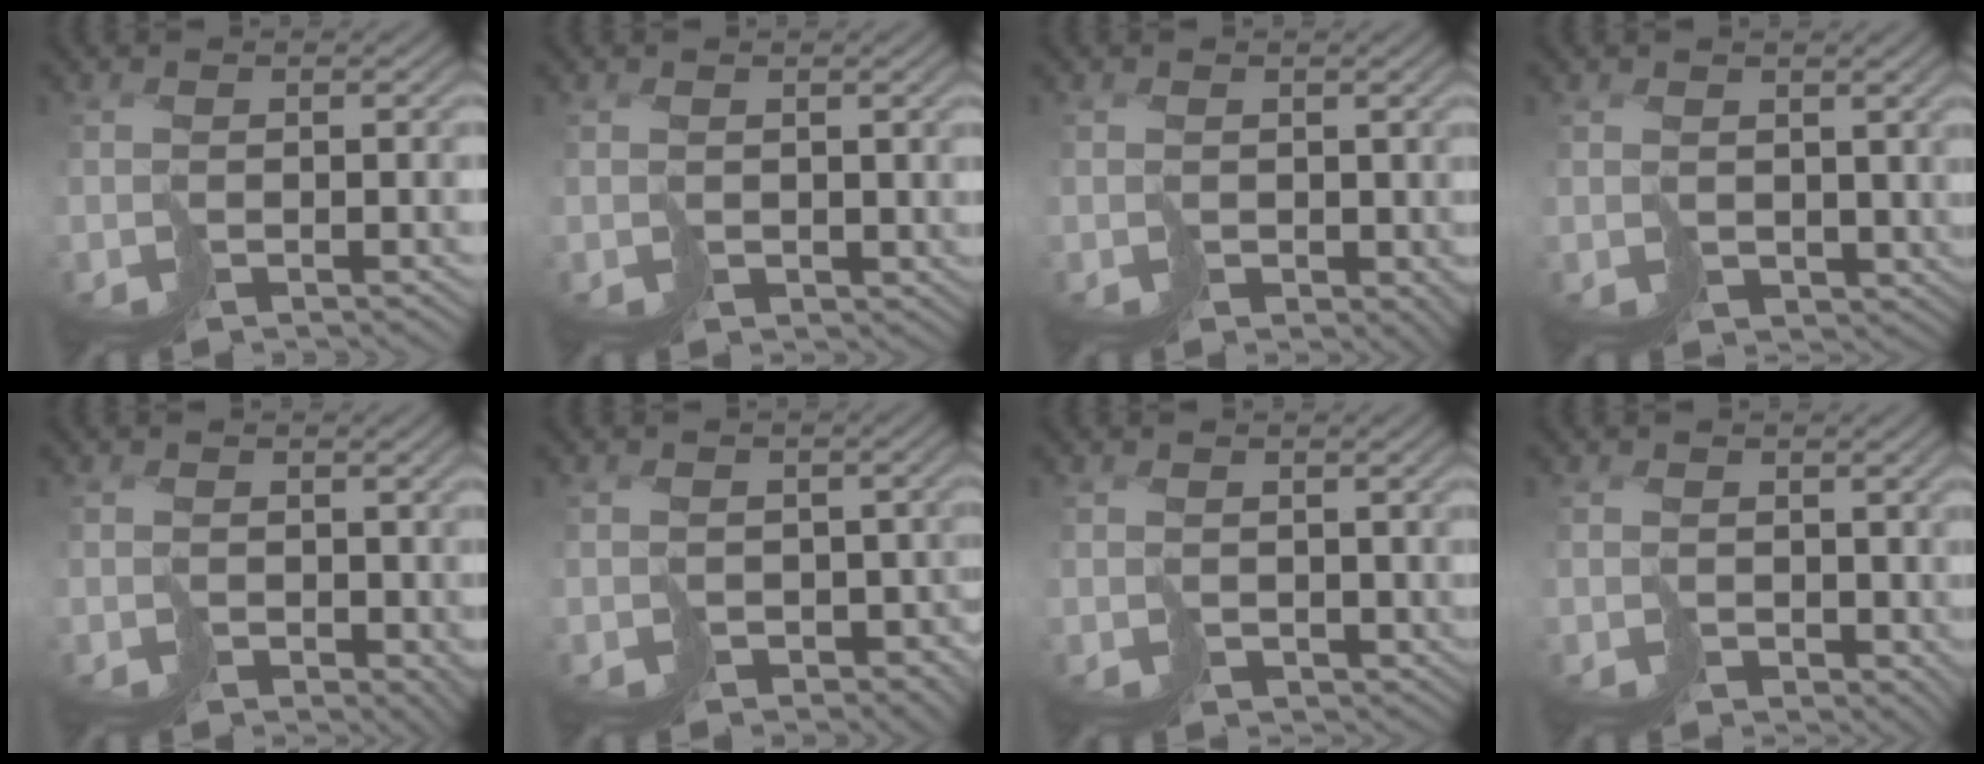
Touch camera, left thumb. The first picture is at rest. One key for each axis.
{"total": 1.3, "fx": 1.0, "fy": 0.9, "fz": 0.1, "tx": -0.009, "ty": -0.003, "tz": 0.022}
{"total": 2.0, "fx": 0.6, "fy": 1.7, "fz": 0.8, "tx": -0.018, "ty": -0.008, "tz": 0.017}
{"total": 3.3, "fx": 1.2, "fy": 2.7, "fz": 1.5, "tx": -0.046, "ty": -0.014, "tz": 0.023}
{"total": 2.6, "fx": 0.8, "fy": 2.2, "fz": 1.2, "tx": -0.025, "ty": -0.010, "tz": 0.021}
{"total": 4.7, "fx": -1.3, "fy": 4.2, "fz": 1.8, "tx": -0.019, "ty": -0.015, "tz": -0.011}
{"total": 2.1, "fx": 1.1, "fy": 1.7, "fz": 0.6, "tx": -0.023, "ty": -0.007, "tz": 0.026}
{"total": 2.7, "fx": 1.2, "fy": 2.2, "fz": 1.1, "tx": -0.029, "ty": -0.008, "tz": 0.029}